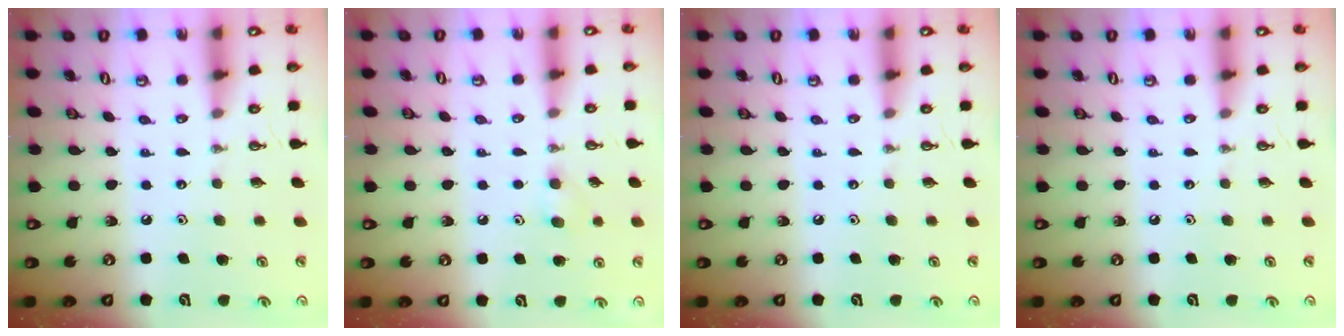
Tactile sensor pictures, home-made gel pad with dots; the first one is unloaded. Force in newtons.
{"total": 4.1, "press": 4.0, "slide": 1.2}
{"total": 0.0}
{"total": 0.0}